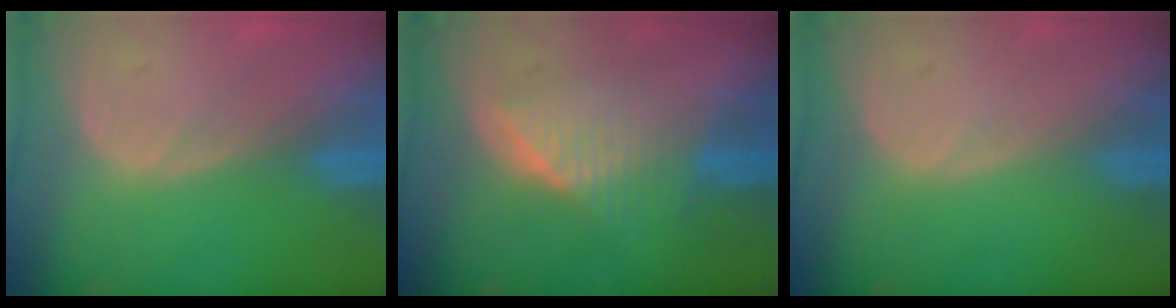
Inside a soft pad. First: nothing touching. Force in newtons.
{"total": 6.4, "press": 6.0, "slide": 2.2}
{"total": 0.0}